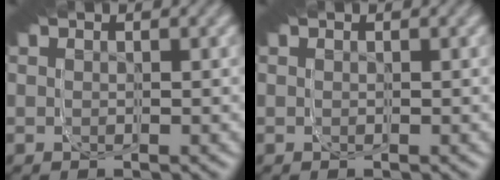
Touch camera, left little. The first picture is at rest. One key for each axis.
{"total": 0.0}